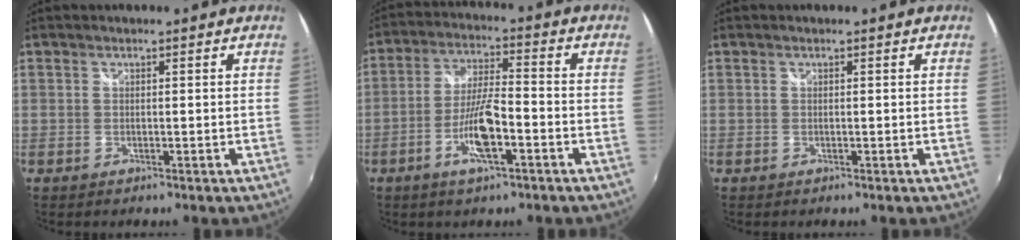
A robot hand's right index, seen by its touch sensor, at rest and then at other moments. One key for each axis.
{"total": 9.2, "fx": -4.0, "fy": 1.9, "fz": 8.1, "tx": -0.163, "ty": -0.001, "tz": -0.074}
{"total": 0.0}